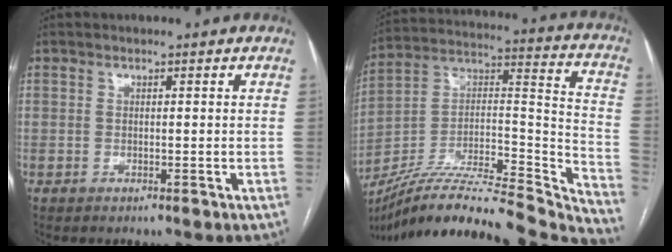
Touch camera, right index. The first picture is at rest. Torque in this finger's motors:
{"motor_torque": [-1.05, -1.09, -0.54, -0.08]}